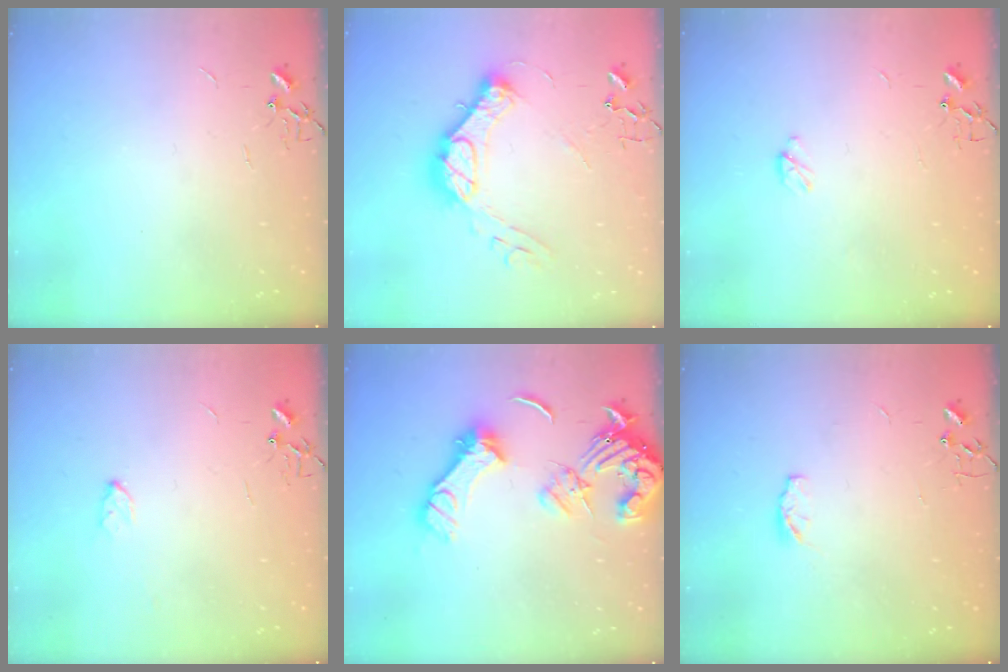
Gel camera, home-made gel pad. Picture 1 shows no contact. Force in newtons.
{"total": 15.7, "press": 15.6, "slide": 1.5}
{"total": 3.2, "press": 3.2, "slide": 0.4}
{"total": 3.6, "press": 3.6, "slide": 0.6}
{"total": 16.5, "press": 16.3, "slide": 2.2}
{"total": 4.5, "press": 4.4, "slide": 0.5}